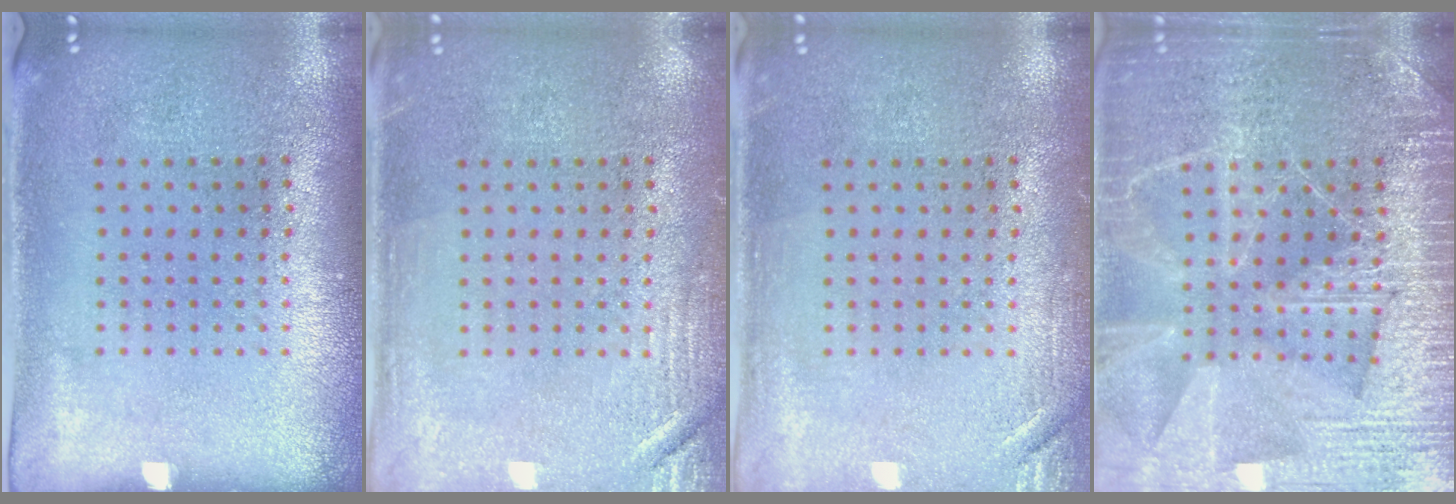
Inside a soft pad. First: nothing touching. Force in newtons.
{"total": 2.5, "press": 2.5, "slide": 0.4}
{"total": 1.7, "press": 1.7, "slide": 0.2}
{"total": 6.5, "press": 6.4, "slide": 0.7}